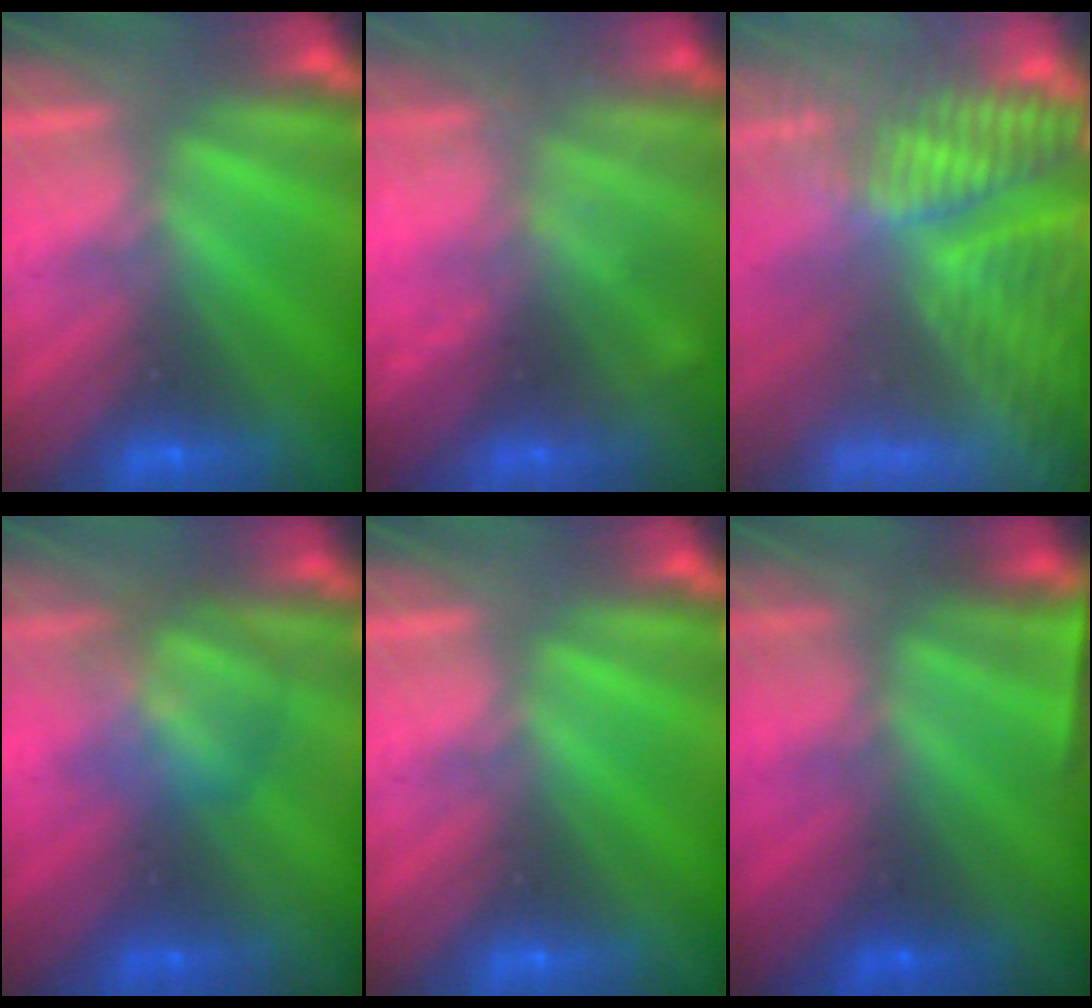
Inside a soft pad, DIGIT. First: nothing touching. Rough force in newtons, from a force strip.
{"total": 1.6}
{"total": 7.4}
{"total": 3.0}
{"total": 0.0}
{"total": 4.7}